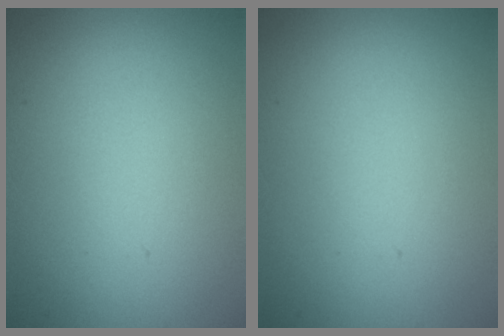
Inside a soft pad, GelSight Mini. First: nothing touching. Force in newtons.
{"total": 0.0}